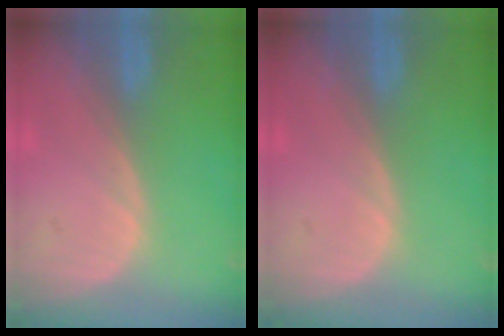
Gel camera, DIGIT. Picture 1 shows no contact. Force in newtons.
{"total": 0.0}